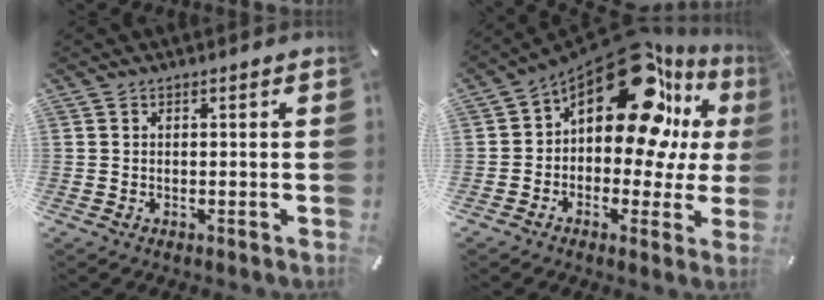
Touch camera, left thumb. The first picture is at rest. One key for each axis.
{"total": 23.4, "fx": 10.0, "fy": 12.6, "fz": 17.0, "tx": -0.261, "ty": -0.065, "tz": 0.174}